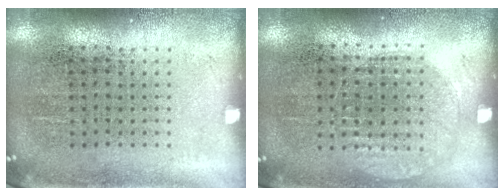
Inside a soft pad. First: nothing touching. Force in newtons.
{"total": 0.9, "press": 0.9, "slide": 0.3}